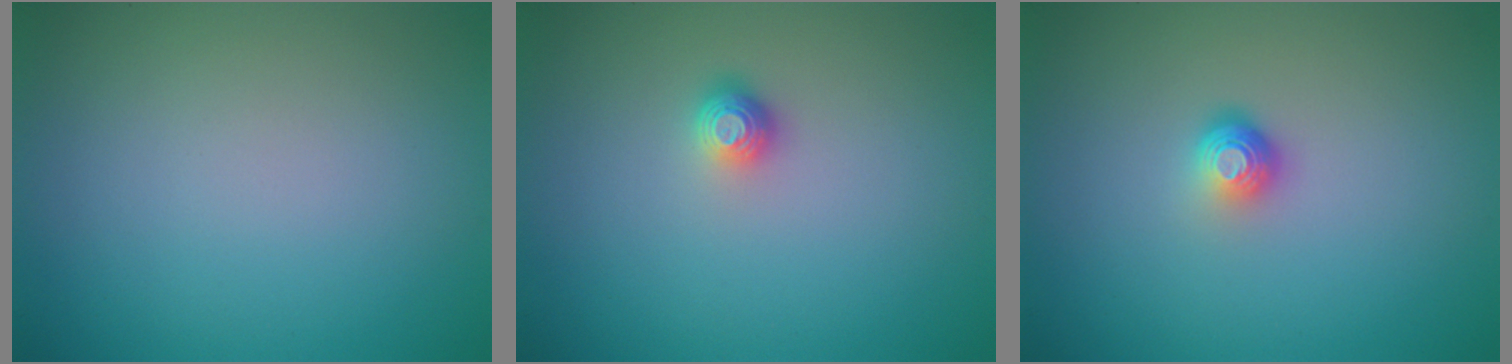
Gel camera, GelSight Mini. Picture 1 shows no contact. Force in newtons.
{"total": 1.2, "press": 1.0, "slide": 0.7}
{"total": 1.8, "press": 1.2, "slide": 1.4}